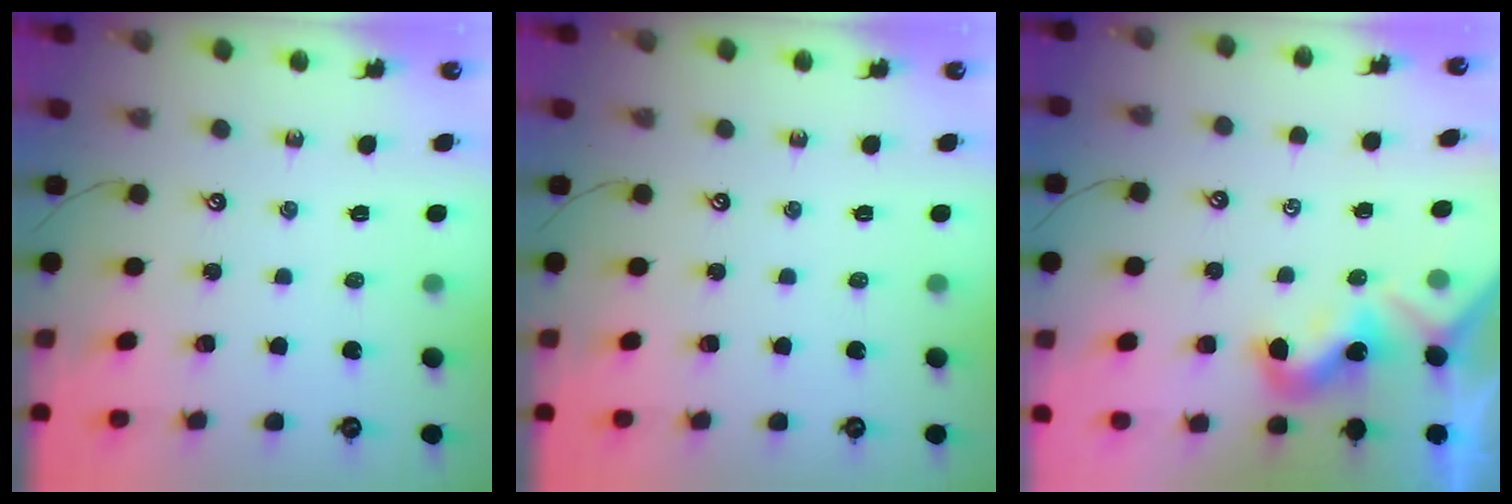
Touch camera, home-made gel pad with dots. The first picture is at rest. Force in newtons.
{"total": 0.0}
{"total": 1.9, "press": 1.8, "slide": 0.3}